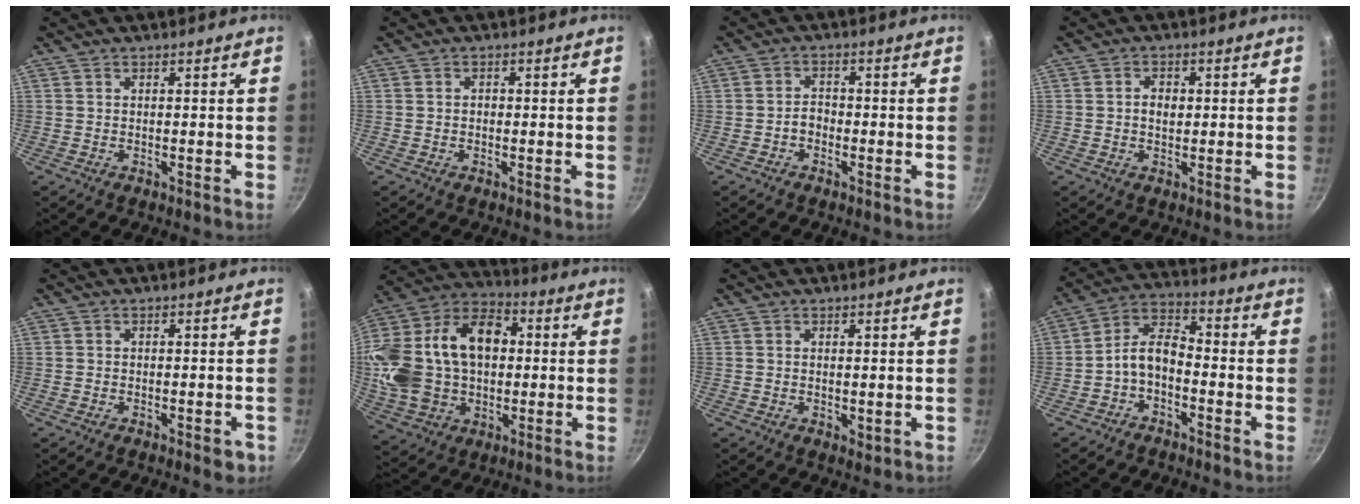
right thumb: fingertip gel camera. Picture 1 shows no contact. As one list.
[{"total": 1.0, "force": [-0.1, 0.9, 0.6], "torque": [-0.009, 0.005, -0.003]}, {"total": 2.6, "force": [-1.2, 1.8, 1.3], "torque": [-0.010, 0.020, -0.024]}, {"total": 3.1, "force": [0.2, 2.2, 2.1], "torque": [-0.023, 0.006, 0.001]}, {"total": 3.0, "force": [-1.4, 1.4, 2.2], "torque": [-0.024, 0.008, -0.015]}, {"total": 25.1, "force": [1.8, 17.5, 18.0], "torque": [-0.333, 0.044, 0.033]}, {"total": 1.4, "force": [0.2, 0.8, 1.2], "torque": [-0.018, -0.005, 0.002]}, {"total": 7.3, "force": [-3.0, 4.2, 5.2], "torque": [-0.095, 0.054, -0.065]}]